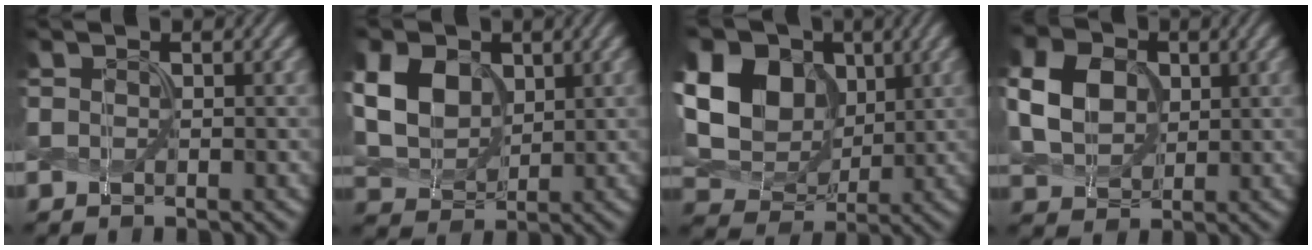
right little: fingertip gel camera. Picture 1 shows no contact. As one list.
[{"total": 5.3, "force": [1.2, 3.9, 3.4], "torque": [-0.085, 0.002, 0.026]}, {"total": 11.5, "force": [2.8, 9.1, 6.5], "torque": [-0.162, 0.036, 0.042]}, {"total": 6.0, "force": [0.5, 4.6, 3.7], "torque": [-0.112, 0.010, 0.015]}]